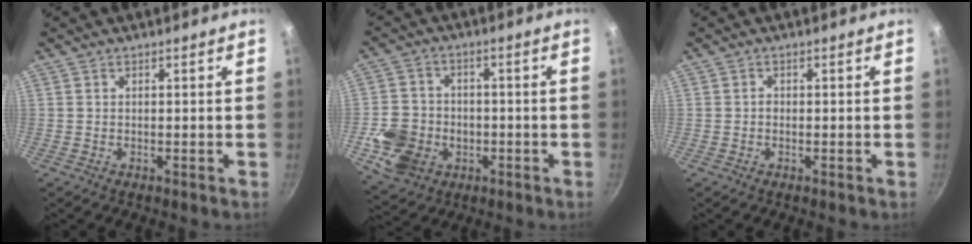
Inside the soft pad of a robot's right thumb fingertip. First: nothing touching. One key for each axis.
{"total": 11.7, "fx": -3.3, "fy": 9.7, "fz": 5.6, "tx": -0.087, "ty": 0.020, "tz": -0.052}
{"total": 0.5, "fx": 0.1, "fy": 0.5, "fz": 0.2, "tx": -0.001, "ty": 0.002, "tz": 0.001}